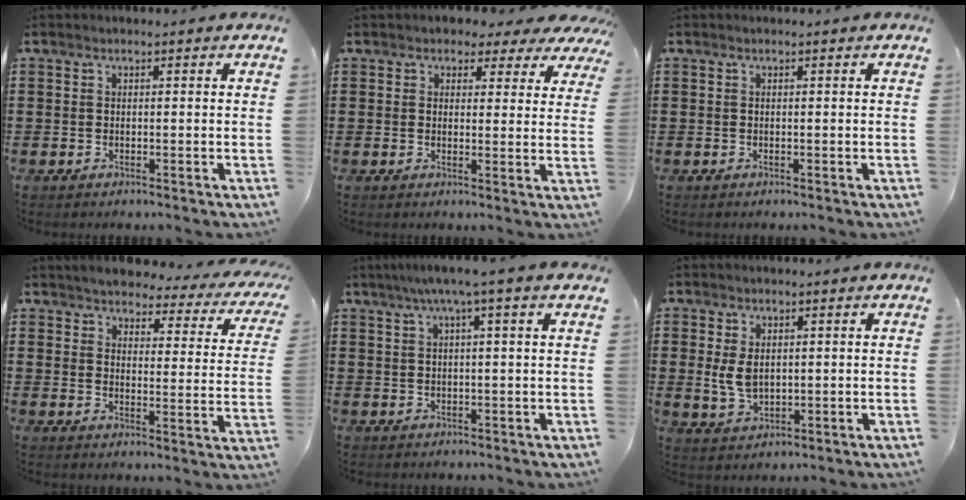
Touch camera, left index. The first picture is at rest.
{"total": 2.8, "force": [2.1, 1.7, 0.9], "torque": [-0.015, -0.007, 0.032]}
{"total": 0.0}
{"total": 3.3, "force": [3.2, 0.4, 0.7], "torque": [-0.036, -0.025, 0.049]}
{"total": 3.7, "force": [1.7, -0.6, 3.3], "torque": [-0.064, -0.002, 0.026]}
{"total": 4.4, "force": [0.6, 2.9, 3.2], "torque": [-0.081, 0.002, 0.007]}